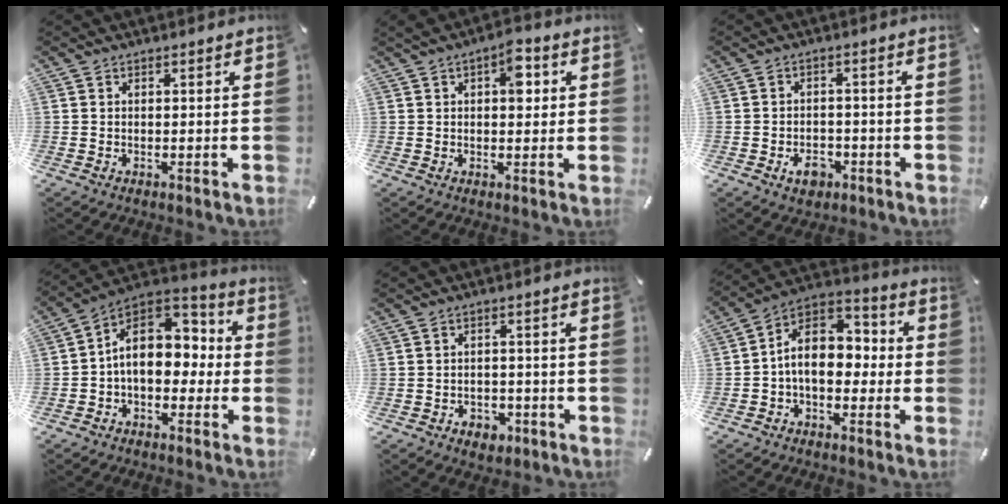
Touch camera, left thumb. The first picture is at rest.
{"total": 6.3, "force": [1.8, 3.5, 5.0], "torque": [-0.054, -0.005, 0.020]}
{"total": 5.1, "force": [-2.4, 3.6, 2.7], "torque": [-0.046, 0.006, -0.045]}
{"total": 14.1, "force": [0.8, 10.5, 9.4], "torque": [-0.144, 0.003, 0.014]}
{"total": 3.7, "force": [-2.1, 2.8, 1.2], "torque": [-0.017, 0.009, -0.037]}
{"total": 11.1, "force": [-0.9, 8.3, 7.3], "torque": [-0.135, 0.007, -0.016]}